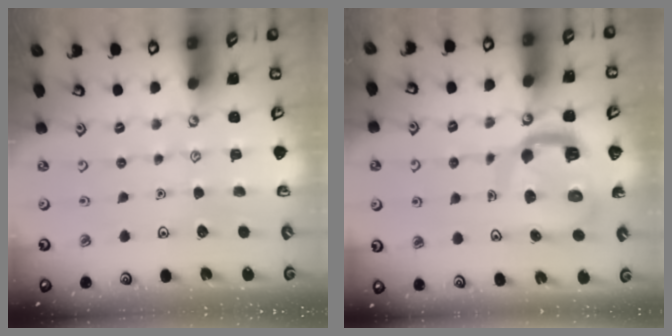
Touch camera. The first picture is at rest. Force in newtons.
{"total": 10.2, "press": 10.1, "slide": 1.4}